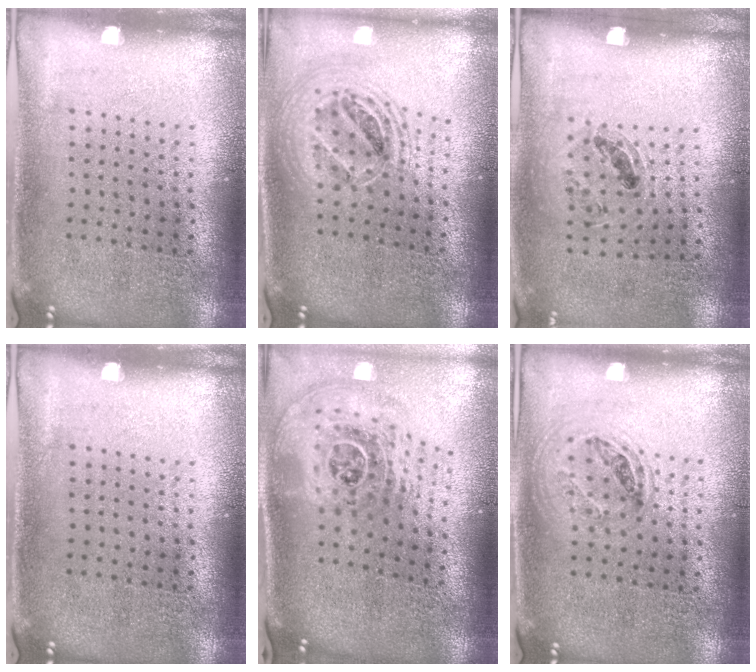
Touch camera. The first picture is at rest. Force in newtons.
{"total": 2.0, "press": 1.6, "slide": 1.2}
{"total": 1.0, "press": 0.8, "slide": 0.5}
{"total": 0.0}
{"total": 2.8, "press": 1.9, "slide": 2.1}
{"total": 0.9, "press": 0.9, "slide": 0.2}